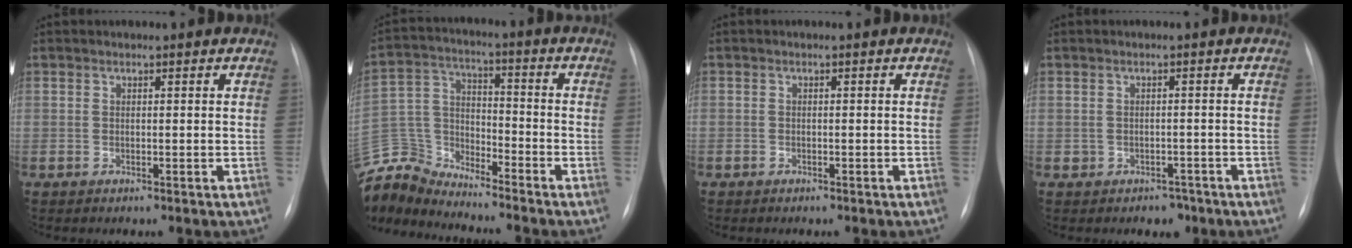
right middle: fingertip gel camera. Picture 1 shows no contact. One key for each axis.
{"total": 11.4, "fx": -11.3, "fy": 1.3, "fz": 0.0, "tx": -0.011, "ty": 0.040, "tz": -0.225}
{"total": 0.8, "fx": -0.5, "fy": 0.6, "fz": 0.0, "tx": -0.005, "ty": 0.004, "tz": -0.008}
{"total": 2.4, "fx": -1.4, "fy": 1.9, "fz": 0.5, "tx": -0.006, "ty": 0.014, "tz": -0.013}